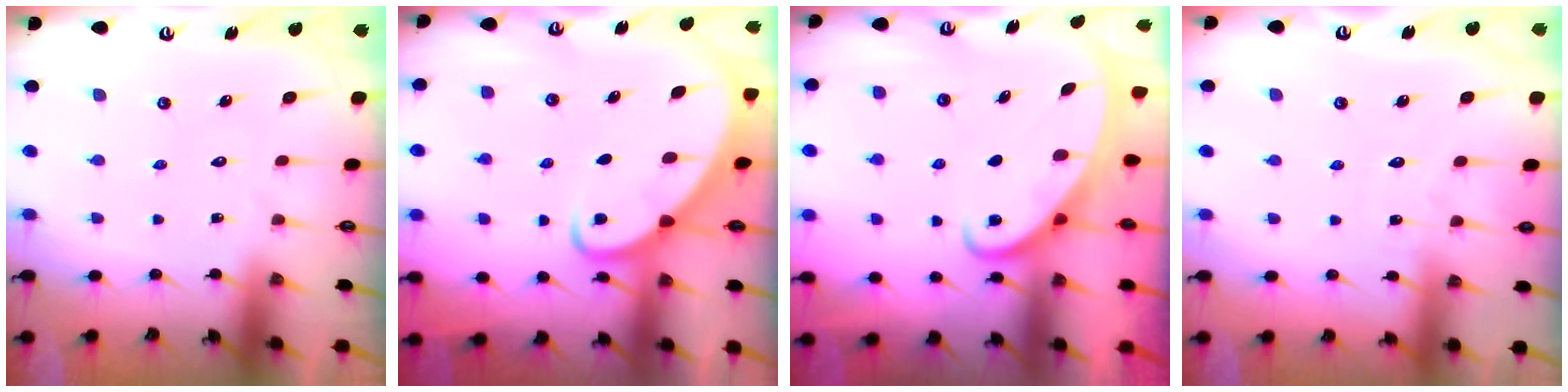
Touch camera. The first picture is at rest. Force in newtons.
{"total": 3.3, "press": 3.3, "slide": 0.5}
{"total": 2.6, "press": 2.6, "slide": 0.4}
{"total": 3.0, "press": 3.0, "slide": 0.4}